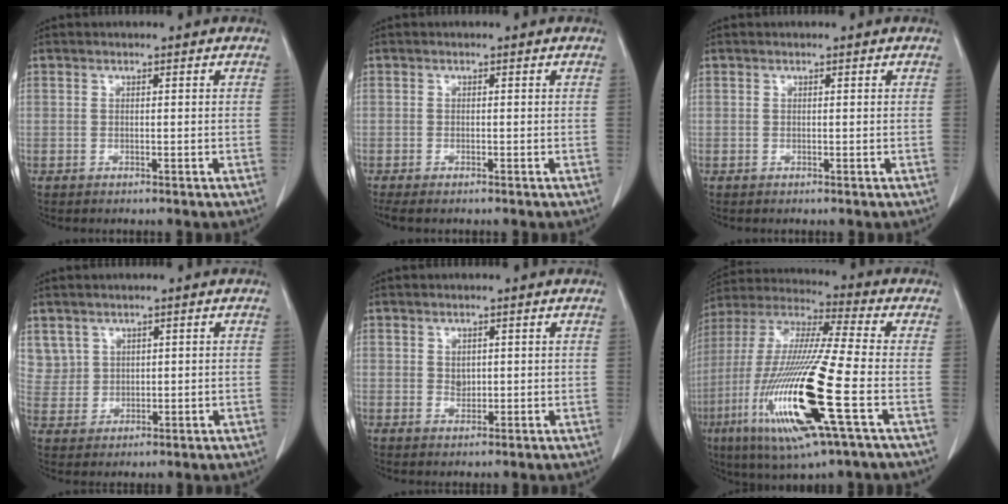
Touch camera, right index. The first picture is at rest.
{"total": 1.8, "force": [-1.5, 0.4, 0.9], "torque": [-0.013, -0.005, -0.022]}
{"total": 0.0}
{"total": 4.7, "force": [2.5, 3.9, 0.2], "torque": [-0.004, 0.011, 0.058]}
{"total": 1.5, "force": [0.4, 1.2, 0.9], "torque": [-0.013, -0.003, 0.010]}
{"total": 22.3, "force": [-6.9, 1.6, 21.1], "torque": [-0.463, -0.038, -0.133]}